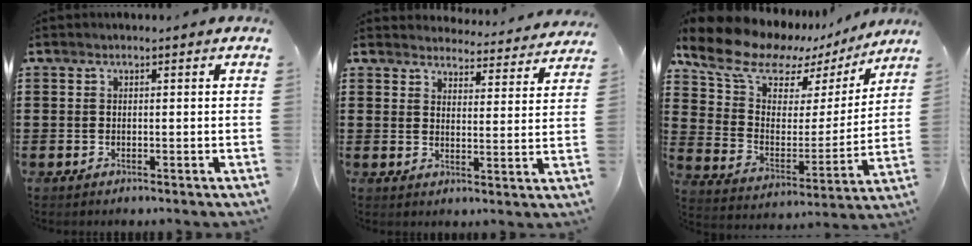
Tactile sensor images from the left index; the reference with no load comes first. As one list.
[{"total": 4.3, "force": [4.3, 0.1, 0.0], "torque": [-0.013, -0.034, 0.073]}, {"total": 10.8, "force": [8.7, 5.2, 4.0], "torque": [-0.117, -0.050, 0.153]}]